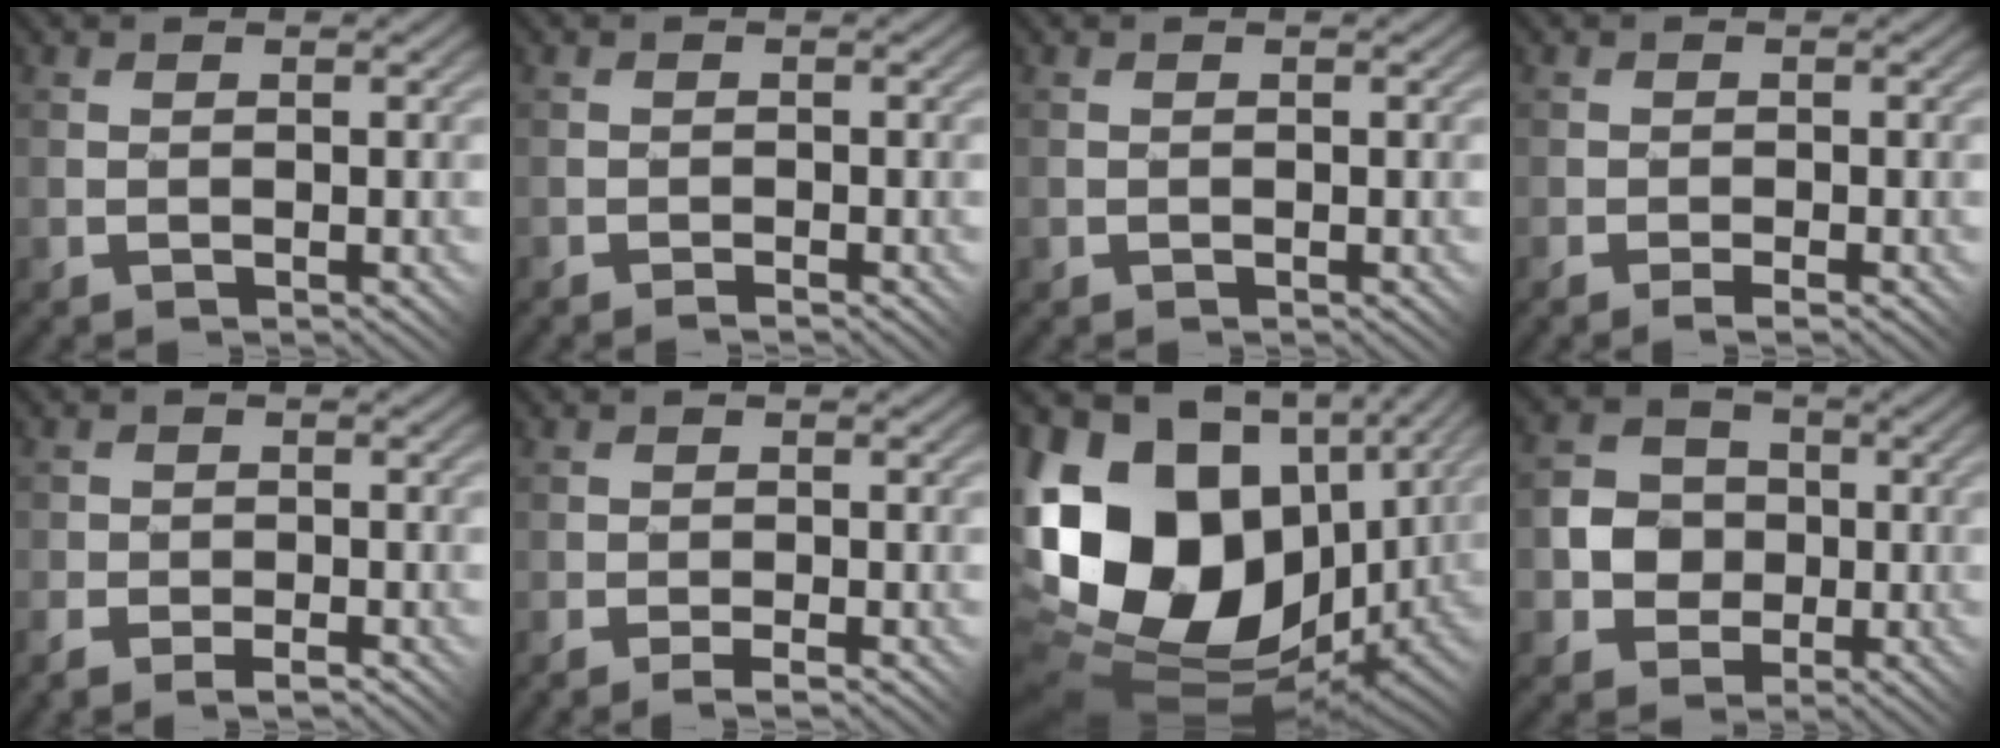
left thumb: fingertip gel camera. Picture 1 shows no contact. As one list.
[{"total": 0.6, "force": [-0.5, 0.0, -0.3], "torque": [0.009, 0.001, -0.014]}, {"total": 0.0}, {"total": 1.1, "force": [-0.9, 0.3, 0.6], "torque": [-0.006, 0.001, -0.018]}, {"total": 3.6, "force": [-2.3, 2.3, 1.6], "torque": [-0.016, -0.002, -0.046]}, {"total": 1.5, "force": [-1.2, 0.4, 0.7], "torque": [-0.009, 0.002, -0.024]}, {"total": 19.9, "force": [1.7, 14.0, 14.1], "torque": [-0.314, -0.015, 0.063]}, {"total": 5.3, "force": [-0.7, 4.9, 1.9], "torque": [-0.043, -0.002, -0.038]}]